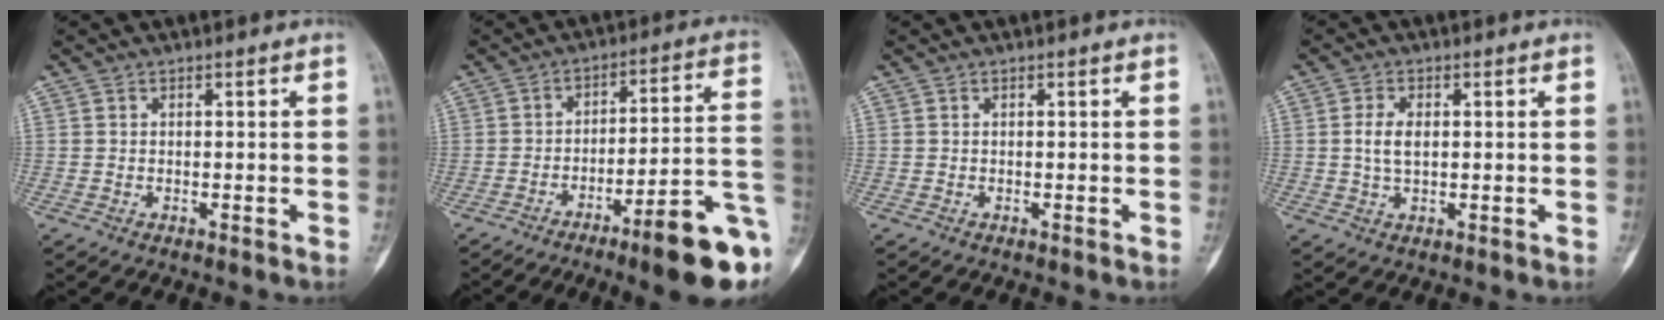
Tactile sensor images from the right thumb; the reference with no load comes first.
{"total": 17.2, "force": [-7.5, 2.9, 15.2], "torque": [-0.169, 0.052, -0.103]}
{"total": 0.0}
{"total": 4.2, "force": [0.4, 2.3, 3.4], "torque": [-0.072, 0.000, 0.009]}